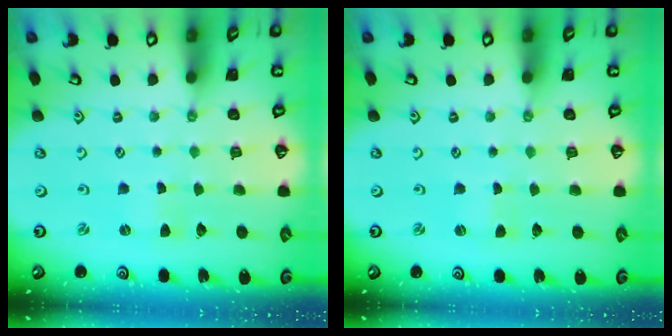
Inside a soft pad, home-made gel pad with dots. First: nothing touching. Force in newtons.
{"total": 0.0}